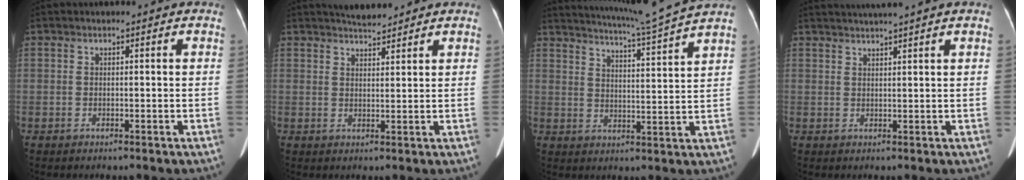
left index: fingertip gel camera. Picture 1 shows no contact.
{"total": 3.6, "force": [3.5, 0.4, 1.0], "torque": [-0.017, 0.011, 0.059]}
{"total": 12.2, "force": [11.1, -2.9, 4.2], "torque": [-0.080, -0.033, 0.162]}
{"total": 4.6, "force": [4.0, -1.1, 2.1], "torque": [-0.028, 0.021, 0.061]}